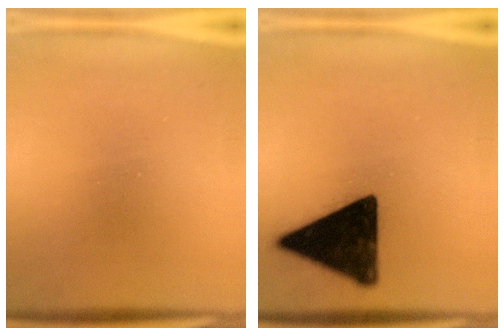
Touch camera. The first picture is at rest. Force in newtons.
{"total": 14.4}